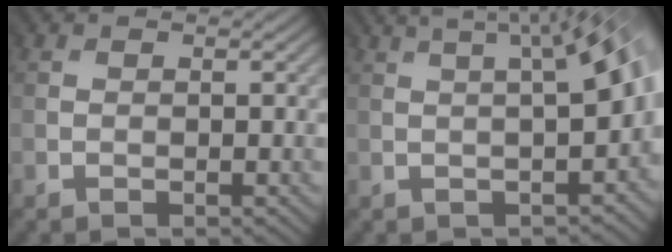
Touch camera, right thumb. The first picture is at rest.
{"total": 7.0, "force": [0.6, 0.9, 6.9], "torque": [-0.050, 0.034, -0.001]}